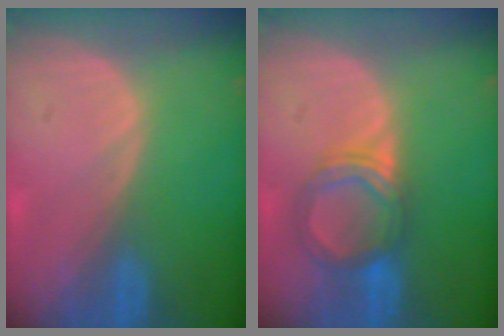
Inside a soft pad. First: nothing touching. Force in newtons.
{"total": 5.5, "press": 5.2, "slide": 1.7}